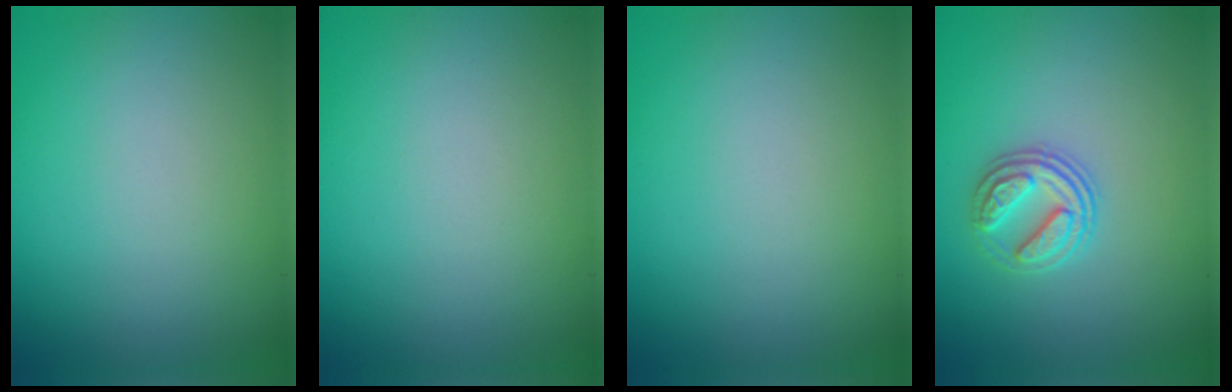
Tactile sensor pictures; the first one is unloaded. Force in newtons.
{"total": 0.0}
{"total": 0.0}
{"total": 2.9, "press": 2.6, "slide": 1.3}